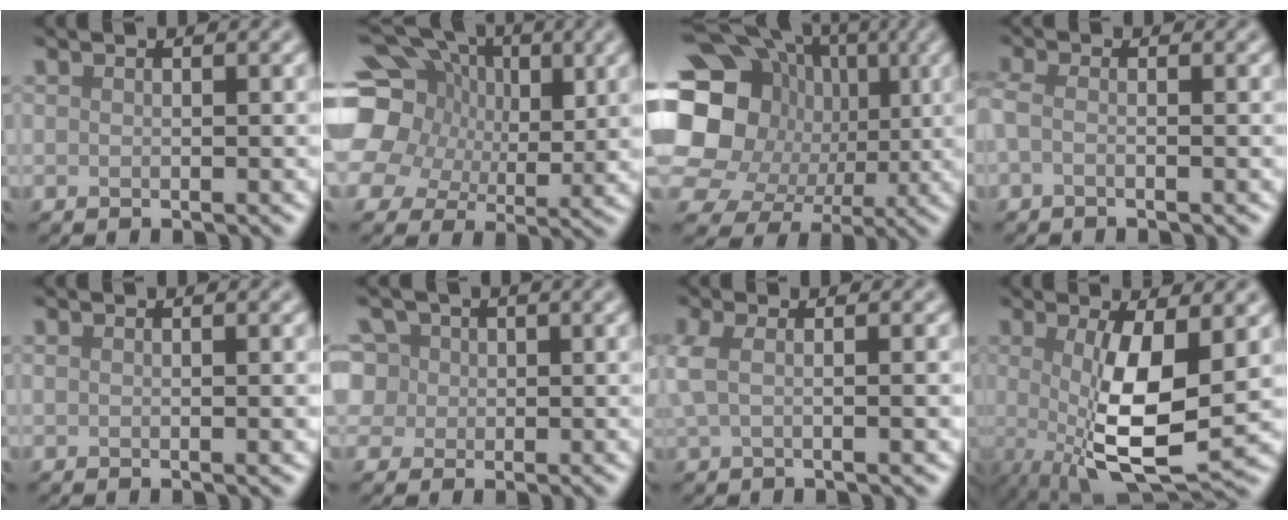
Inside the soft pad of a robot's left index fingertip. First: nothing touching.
{"total": 19.4, "force": [5.6, 15.6, 10.2], "torque": [-0.216, 0.035, 0.063]}
{"total": 17.9, "force": [0.9, 15.8, 8.3], "torque": [-0.166, 0.009, -0.017]}
{"total": 1.2, "force": [-0.5, 0.5, 1.0], "torque": [-0.022, -0.008, -0.012]}
{"total": 1.0, "force": [0.1, 0.2, 0.9], "torque": [-0.012, 0.001, 0.002]}
{"total": 7.2, "force": [2.9, 5.8, 3.1], "torque": [-0.053, 0.033, 0.017]}
{"total": 3.7, "force": [0.1, 1.3, 3.4], "torque": [-0.062, 0.006, -0.003]}
{"total": 7.9, "force": [0.2, 2.4, 7.6], "torque": [-0.140, -0.012, 0.007]}